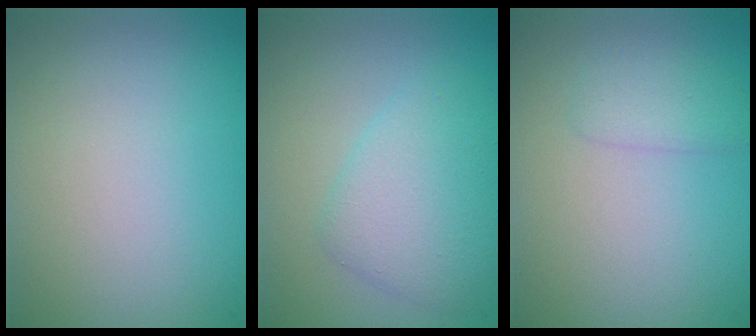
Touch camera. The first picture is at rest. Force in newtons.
{"total": 3.8, "press": 3.8, "slide": 0.1}
{"total": 1.5, "press": 1.5, "slide": 0.1}